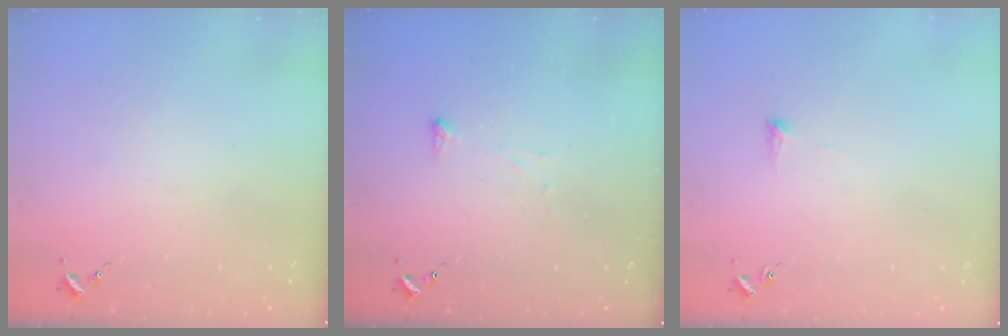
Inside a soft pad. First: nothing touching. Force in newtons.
{"total": 2.9, "press": 2.9, "slide": 0.4}
{"total": 6.1, "press": 6.1, "slide": 0.9}